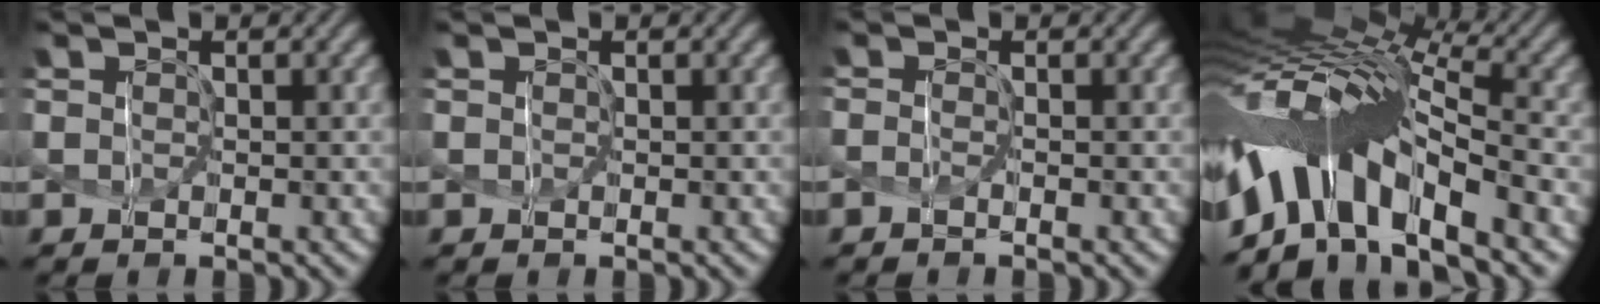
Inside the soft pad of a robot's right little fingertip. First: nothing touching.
{"total": 0.0}
{"total": 1.1, "force": [-0.6, -0.8, -0.3], "torque": [-0.019, -0.004, -0.001]}
{"total": 10.1, "force": [-3.2, 3.9, 8.7], "torque": [-0.185, 0.008, -0.046]}